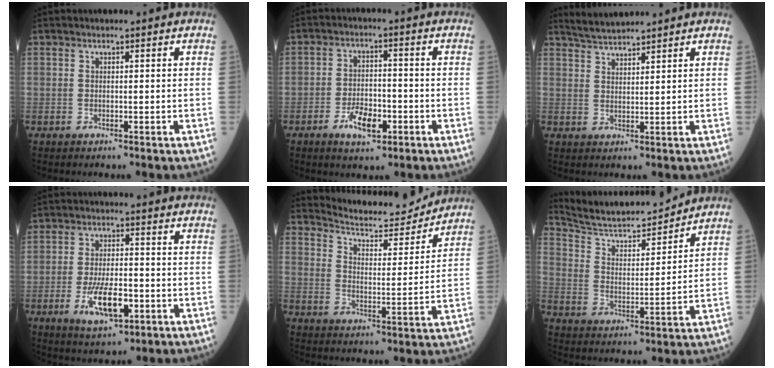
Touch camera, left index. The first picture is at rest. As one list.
[{"total": 5.8, "force": [-2.9, 2.6, 4.4], "torque": [-0.083, 0.001, -0.047]}, {"total": 4.1, "force": [4.0, -0.1, 0.8], "torque": [-0.024, 0.016, 0.081]}, {"total": 8.5, "force": [-3.1, 3.0, 7.4], "torque": [-0.143, -0.007, -0.049]}, {"total": 11.9, "force": [11.7, 1.4, 2.0], "torque": [-0.037, -0.006, 0.173]}, {"total": 13.7, "force": [13.1, 1.2, 3.7], "torque": [-0.072, 0.002, 0.224]}]